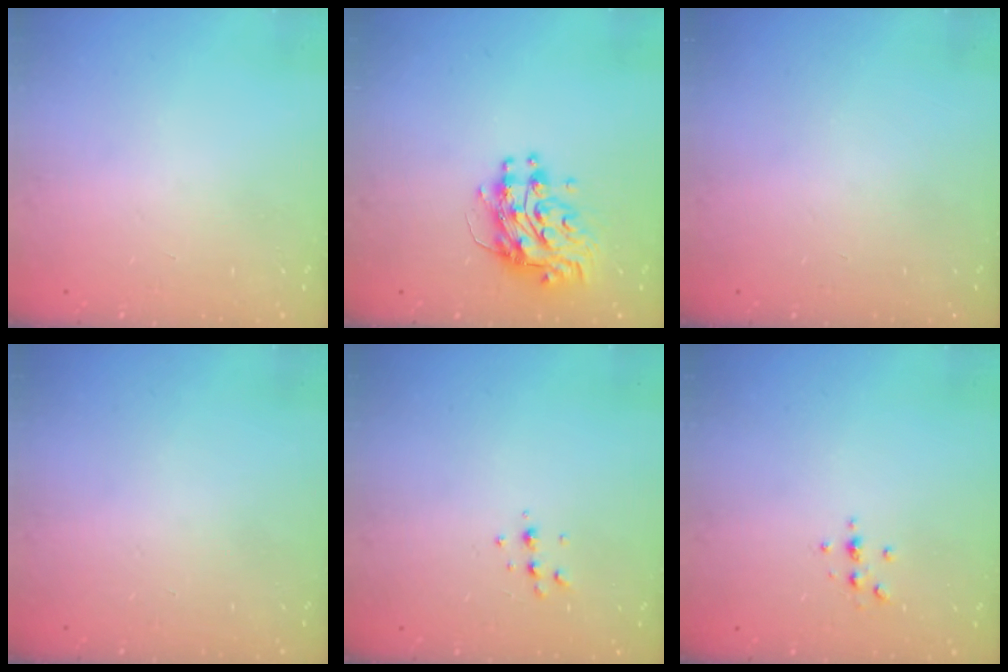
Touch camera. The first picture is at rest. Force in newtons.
{"total": 10.4, "press": 10.4, "slide": 1.0}
{"total": 0.0}
{"total": 0.0}
{"total": 4.7, "press": 4.6, "slide": 0.9}
{"total": 2.4, "press": 2.4, "slide": 0.3}